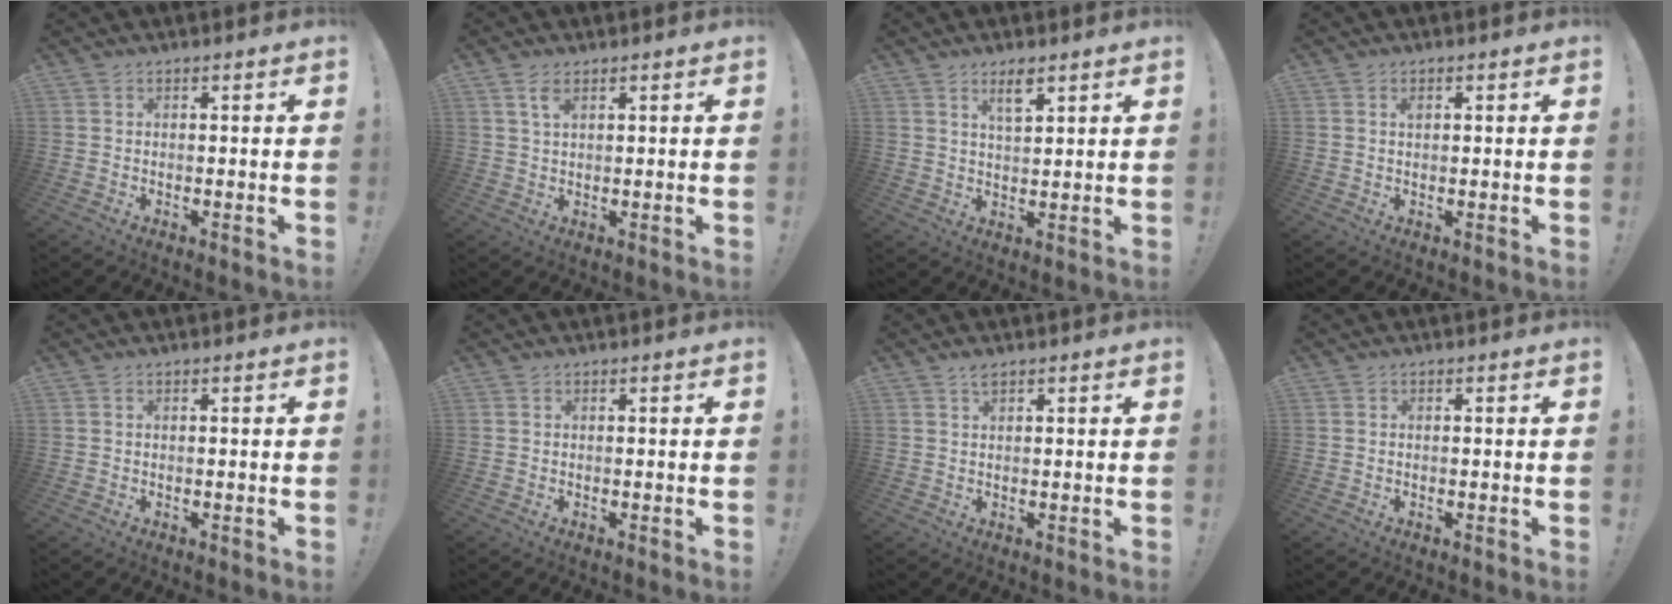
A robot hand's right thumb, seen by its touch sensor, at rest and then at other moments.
{"total": 3.6, "force": [1.9, 1.6, 2.6], "torque": [-0.044, -0.006, 0.033]}
{"total": 5.2, "force": [3.3, 1.6, 3.6], "torque": [-0.058, -0.014, 0.053]}
{"total": 1.0, "force": [0.3, 0.6, 0.8], "torque": [-0.013, 0.001, 0.006]}
{"total": 0.0}
{"total": 0.0}
{"total": 1.8, "force": [1.5, 0.4, 0.9], "torque": [-0.005, -0.007, 0.024]}
{"total": 0.0}